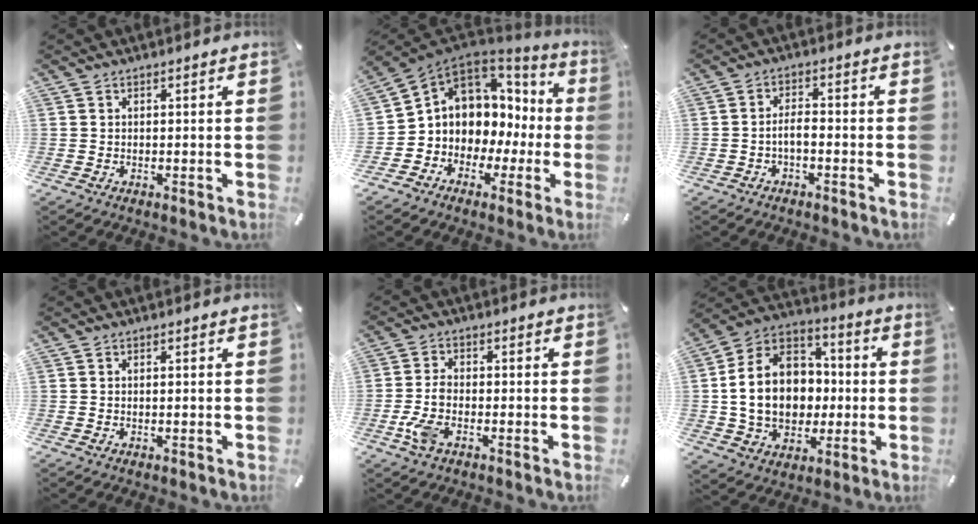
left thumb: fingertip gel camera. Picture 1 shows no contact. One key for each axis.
{"total": 7.3, "fx": 1.3, "fy": 7.0, "fz": 1.9, "tx": -0.055, "ty": -0.032, "tz": 0.030}
{"total": 3.2, "fx": -1.5, "fy": 1.2, "fz": 2.5, "tx": -0.044, "ty": 0.010, "tz": -0.028}
{"total": 0.5, "fx": 0.0, "fy": 0.1, "fz": 0.5, "tx": -0.010, "ty": -0.002, "tz": 0.000}
{"total": 5.0, "fx": -2.2, "fy": 2.2, "fz": 3.9, "tx": -0.088, "ty": 0.004, "tz": -0.044}
{"total": 16.3, "fx": -1.7, "fy": 13.6, "fz": 8.8, "tx": -0.195, "ty": 0.010, "tz": -0.024}